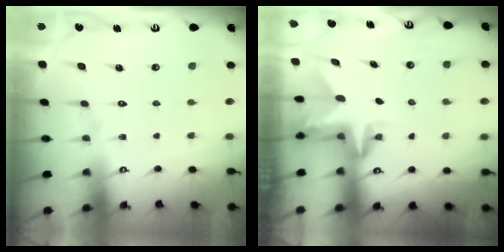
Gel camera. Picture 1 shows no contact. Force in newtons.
{"total": 3.1, "press": 3.0, "slide": 0.2}